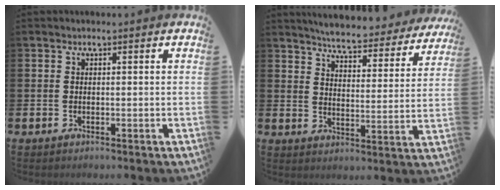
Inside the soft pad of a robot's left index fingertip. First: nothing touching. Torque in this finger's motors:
{"motor_torque": [1.10, -1.05, 0.19, 0.05]}